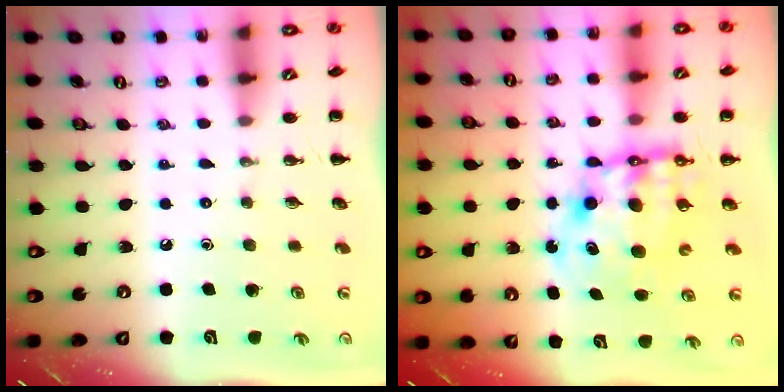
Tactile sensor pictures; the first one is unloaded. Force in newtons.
{"total": 11.0, "press": 10.7, "slide": 2.7}